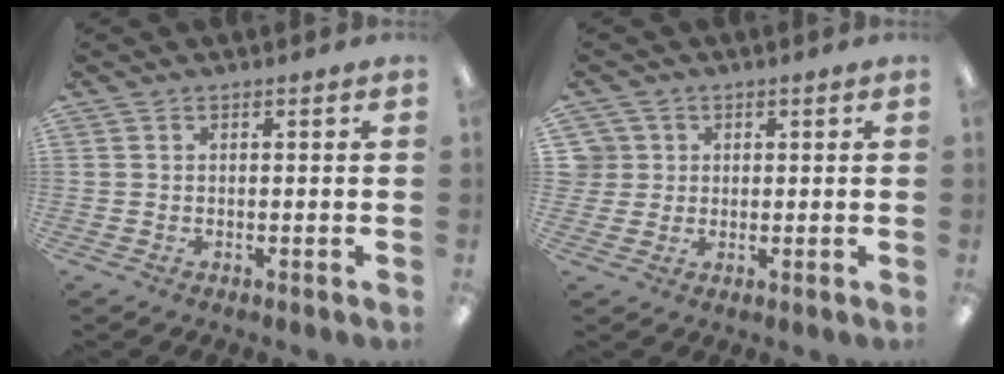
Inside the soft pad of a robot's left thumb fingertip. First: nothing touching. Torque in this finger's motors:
{"motor_torque": [-0.03, 0.01, -0.11, -0.03, 0.00]}